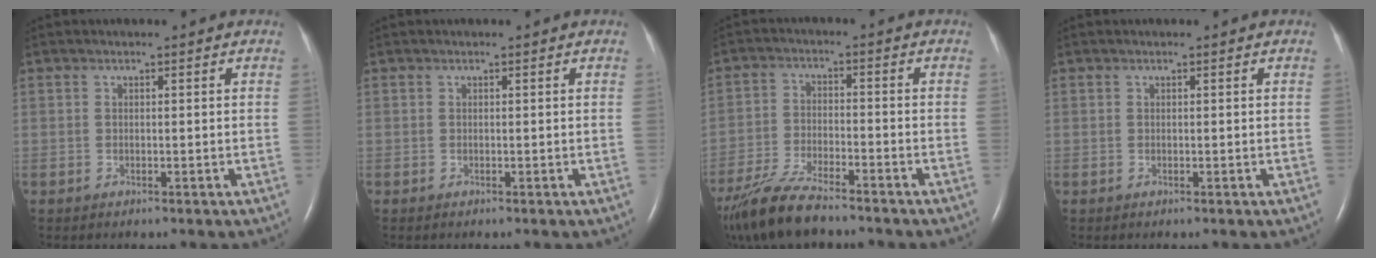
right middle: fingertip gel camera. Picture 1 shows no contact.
{"total": 0.0}
{"total": 10.3, "force": [-8.4, 1.7, 5.7], "torque": [-0.118, -0.030, -0.152]}
{"total": 0.0}